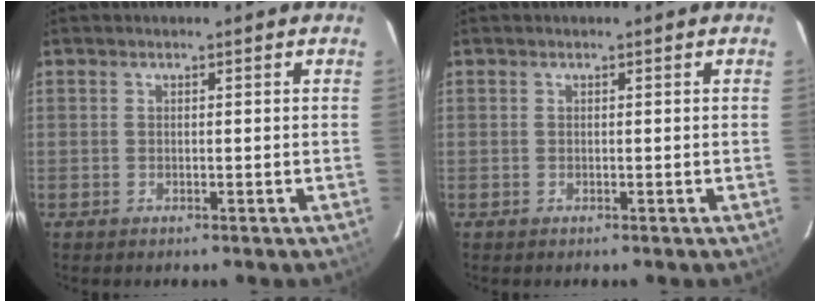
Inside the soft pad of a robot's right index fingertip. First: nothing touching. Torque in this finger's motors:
{"motor_torque": [0.01, 0.02, -0.03, 0.00]}